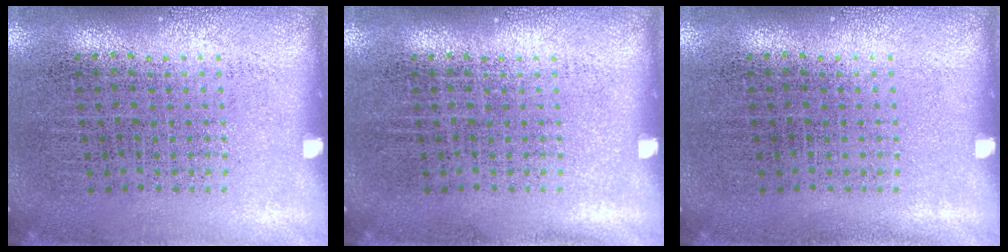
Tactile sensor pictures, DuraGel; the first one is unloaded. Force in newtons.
{"total": 0.0}
{"total": 0.0}